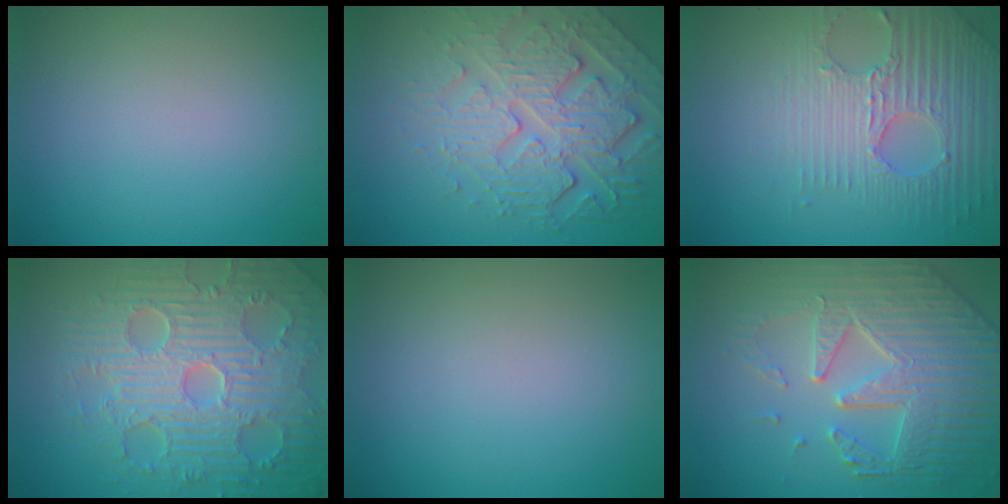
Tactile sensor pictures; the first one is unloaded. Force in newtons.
{"total": 6.9, "press": 5.1, "slide": 4.7}
{"total": 4.7, "press": 4.3, "slide": 2.0}
{"total": 9.8, "press": 6.8, "slide": 7.1}
{"total": 0.0}
{"total": 7.8, "press": 5.9, "slide": 5.0}